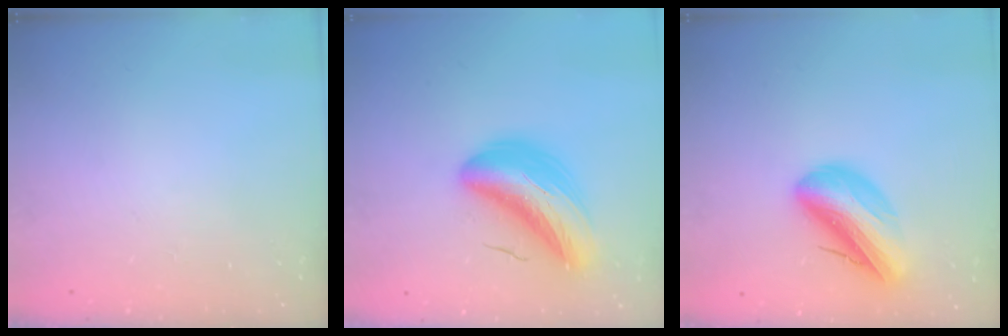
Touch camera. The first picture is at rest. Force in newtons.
{"total": 11.5, "press": 11.1, "slide": 3.0}
{"total": 14.5, "press": 14.1, "slide": 3.4}